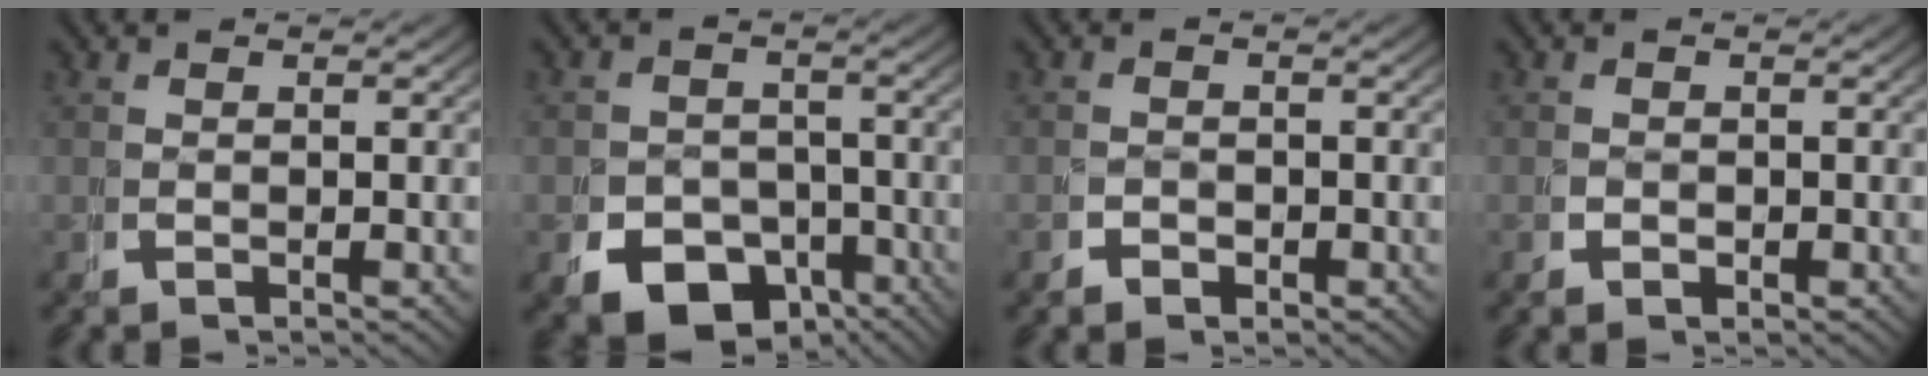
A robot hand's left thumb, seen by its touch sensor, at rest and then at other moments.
{"total": 10.2, "force": [-5.6, 7.3, 4.3], "torque": [-0.073, -0.045, -0.080]}
{"total": 1.4, "force": [-0.8, 1.1, 0.4], "torque": [-0.001, -0.005, -0.016]}
{"total": 1.1, "force": [-0.2, 1.0, 0.6], "torque": [-0.010, -0.004, -0.003]}